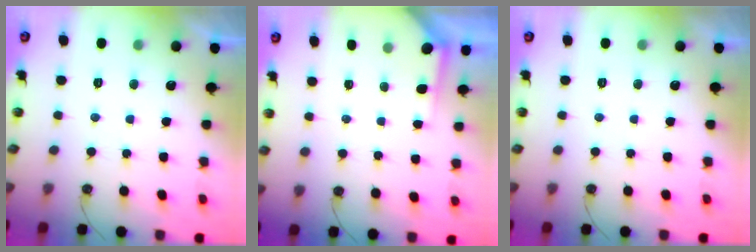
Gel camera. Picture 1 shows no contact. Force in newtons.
{"total": 1.8, "press": 1.8, "slide": 0.3}
{"total": 0.0}